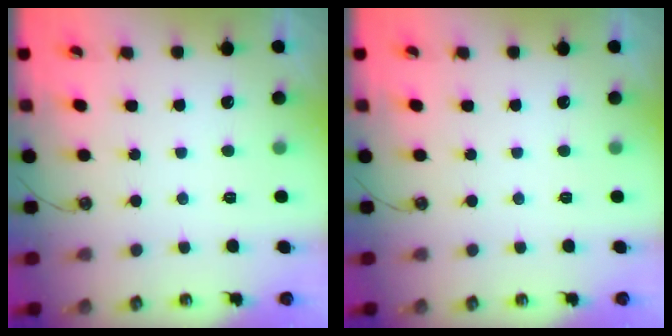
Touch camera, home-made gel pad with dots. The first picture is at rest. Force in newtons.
{"total": 0.0}